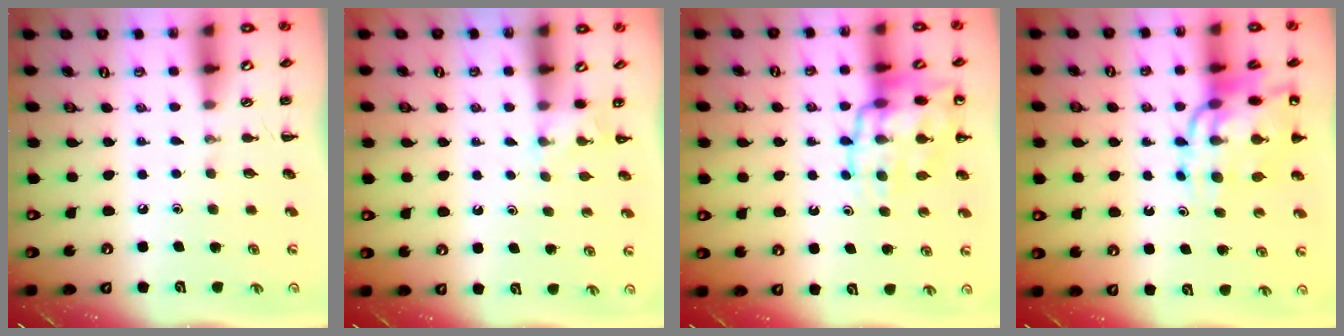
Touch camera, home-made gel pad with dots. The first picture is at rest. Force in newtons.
{"total": 3.0, "press": 2.8, "slide": 1.1}
{"total": 15.6, "press": 15.5, "slide": 2.2}
{"total": 14.9, "press": 14.3, "slide": 4.1}